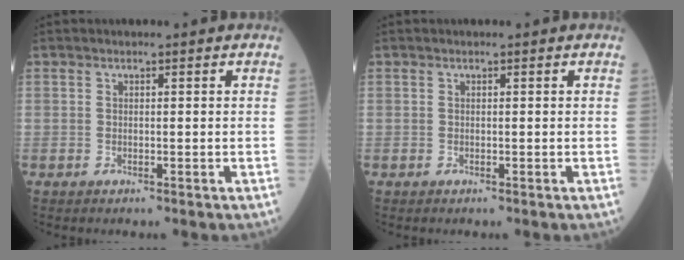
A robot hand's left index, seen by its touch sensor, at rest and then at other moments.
{"total": 0.0}